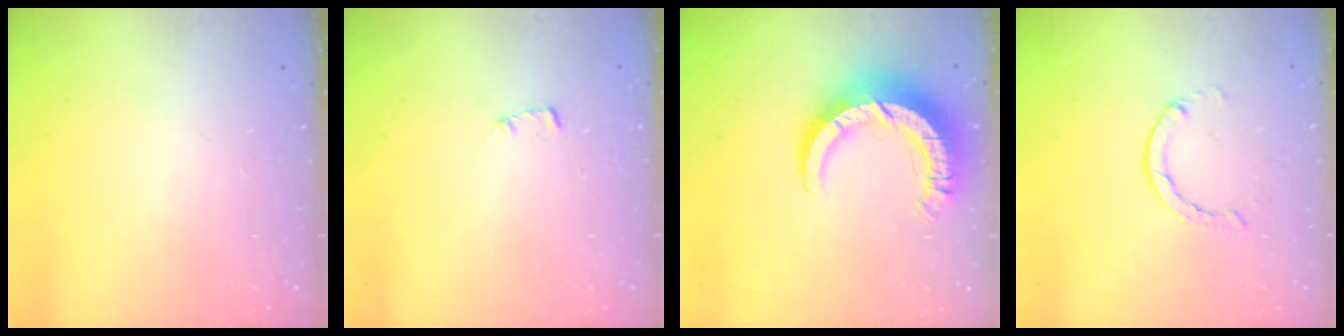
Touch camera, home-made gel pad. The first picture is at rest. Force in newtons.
{"total": 1.7, "press": 1.7, "slide": 0.2}
{"total": 11.5, "press": 11.5, "slide": 1.0}
{"total": 1.3, "press": 1.2, "slide": 0.3}